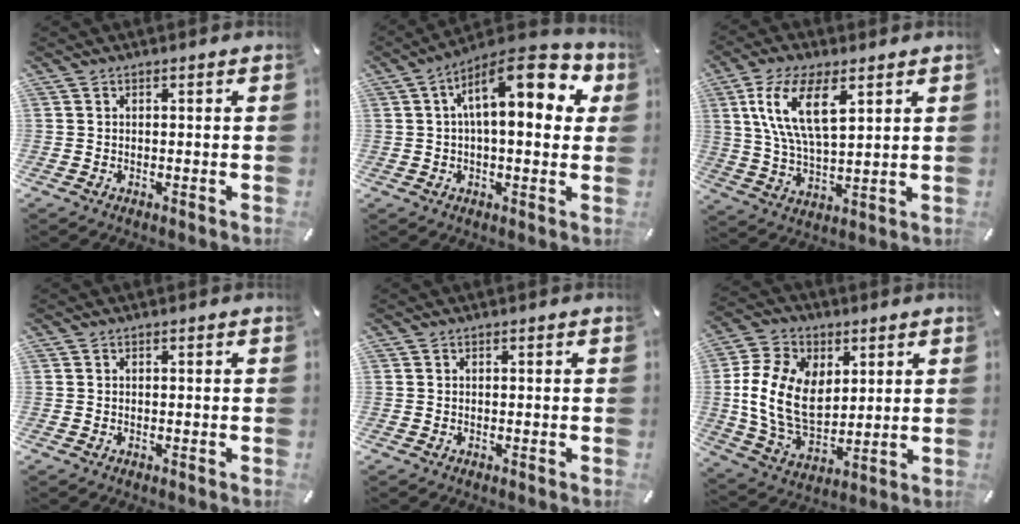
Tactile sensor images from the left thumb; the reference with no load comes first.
{"total": 16.7, "force": [5.2, 7.2, 14.1], "torque": [-0.216, -0.019, 0.080]}
{"total": 13.7, "force": [6.3, 5.9, 10.6], "torque": [-0.244, -0.003, 0.109]}
{"total": 0.0}
{"total": 0.0}
{"total": 15.8, "force": [2.5, 11.6, 10.5], "torque": [-0.231, 0.004, 0.047]}